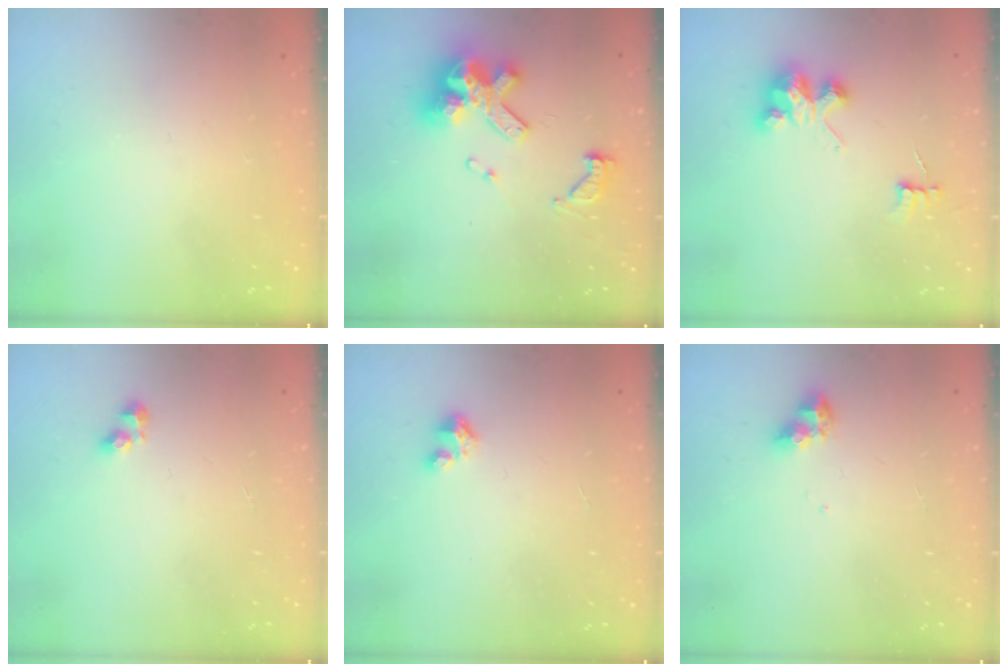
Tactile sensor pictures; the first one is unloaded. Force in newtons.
{"total": 12.9, "press": 12.8, "slide": 1.4}
{"total": 3.6, "press": 3.6, "slide": 0.0}
{"total": 2.6, "press": 2.6, "slide": 0.2}
{"total": 1.6, "press": 1.6, "slide": 0.1}
{"total": 7.4, "press": 7.4, "slide": 0.9}